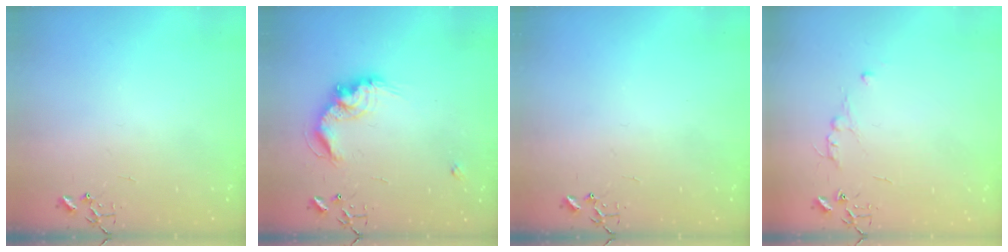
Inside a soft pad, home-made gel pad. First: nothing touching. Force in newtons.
{"total": 12.6, "press": 12.6, "slide": 0.4}
{"total": 0.0}
{"total": 4.8, "press": 4.8, "slide": 0.7}